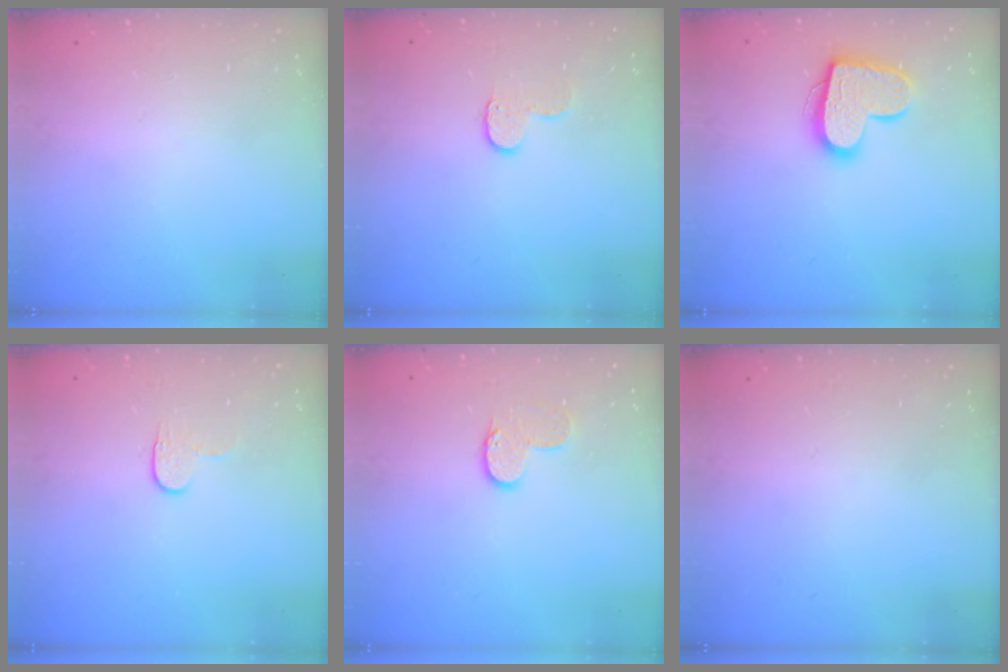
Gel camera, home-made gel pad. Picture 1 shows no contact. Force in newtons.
{"total": 6.5, "press": 6.4, "slide": 0.4}
{"total": 16.1, "press": 16.1, "slide": 0.9}
{"total": 3.8, "press": 3.8, "slide": 0.4}
{"total": 6.8, "press": 6.8, "slide": 0.3}
{"total": 0.0}